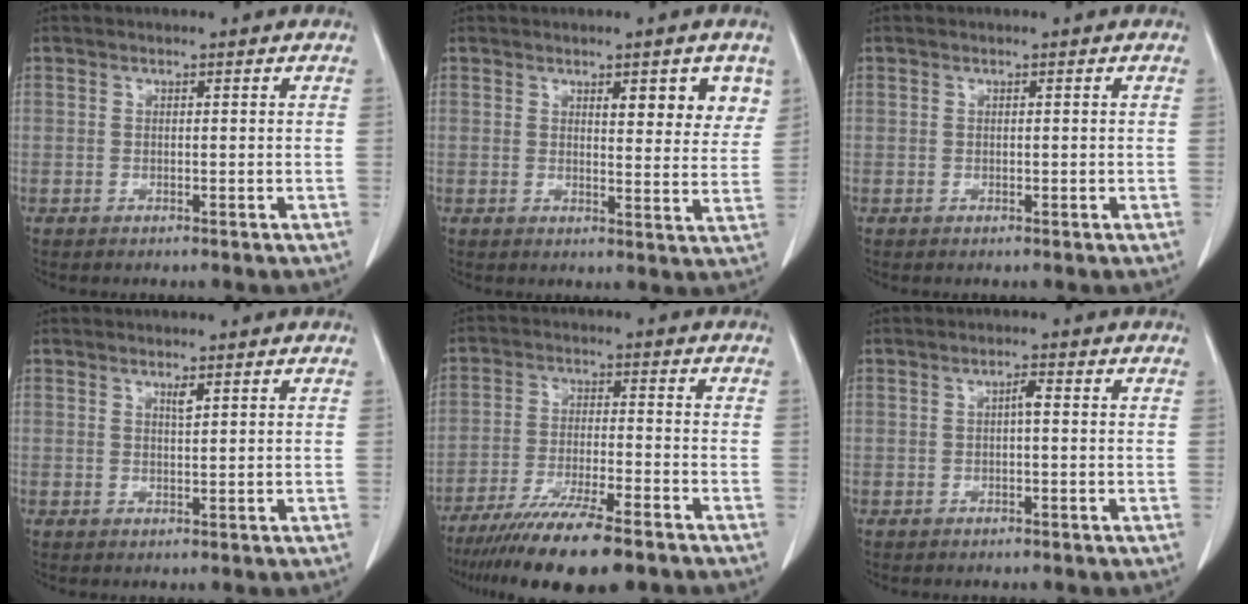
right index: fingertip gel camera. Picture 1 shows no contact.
{"total": 6.7, "force": [3.4, 1.9, 5.4], "torque": [-0.059, -0.005, 0.041]}
{"total": 0.0}
{"total": 1.1, "force": [0.7, 0.1, 0.8], "torque": [-0.016, -0.005, 0.013]}
{"total": 15.0, "force": [-11.6, 1.6, 9.4], "torque": [-0.160, -0.037, -0.190]}
{"total": 1.4, "force": [0.0, 0.2, 1.4], "torque": [-0.023, 0.004, 0.001]}